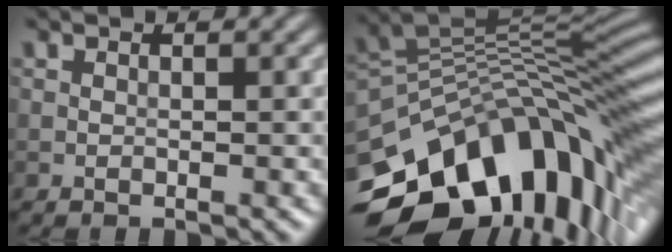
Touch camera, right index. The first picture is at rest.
{"total": 14.2, "force": [-6.0, 7.2, 10.6], "torque": [-0.175, 0.022, -0.111]}